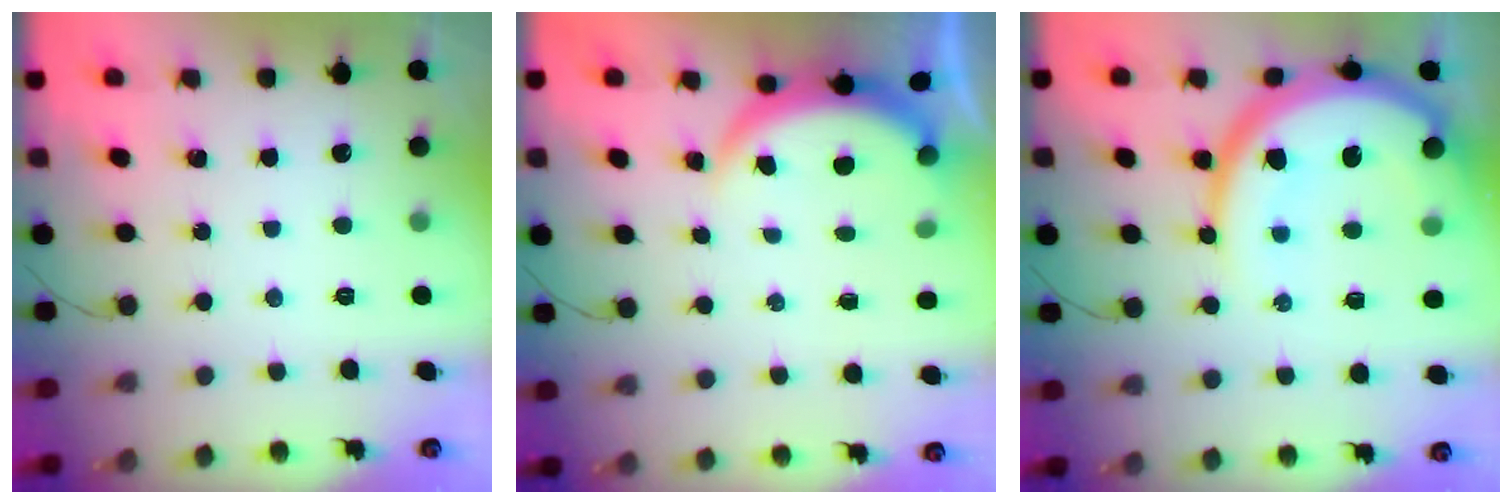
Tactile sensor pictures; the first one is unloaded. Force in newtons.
{"total": 3.9, "press": 3.9, "slide": 0.2}
{"total": 17.8, "press": 17.7, "slide": 2.0}